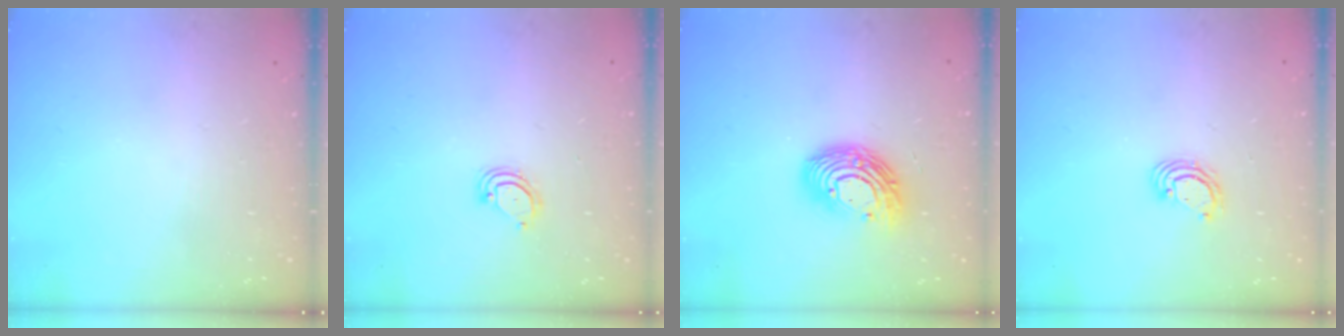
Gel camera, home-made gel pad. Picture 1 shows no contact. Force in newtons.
{"total": 4.4, "press": 4.4, "slide": 0.3}
{"total": 12.9, "press": 12.9, "slide": 0.4}
{"total": 3.8, "press": 3.8, "slide": 0.2}